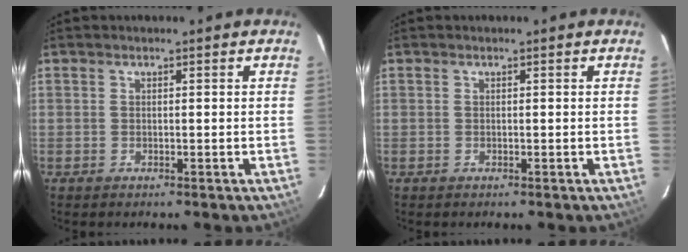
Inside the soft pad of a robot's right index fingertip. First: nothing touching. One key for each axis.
{"total": 0.0}